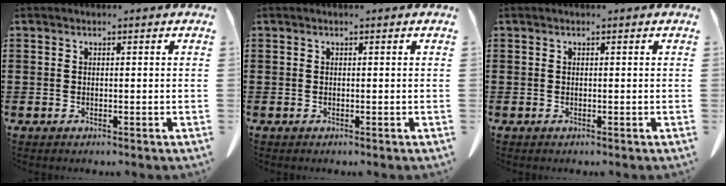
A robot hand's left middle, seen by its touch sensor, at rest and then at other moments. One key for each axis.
{"total": 0.0}
{"total": 0.0}